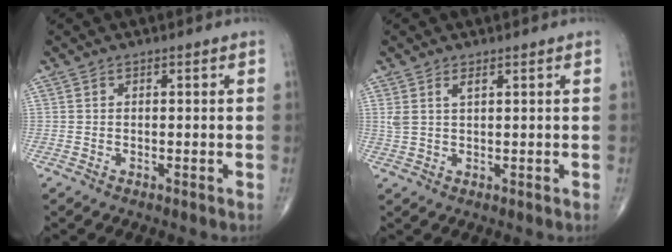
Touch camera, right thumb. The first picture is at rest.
{"total": 2.5, "force": [1.2, 0.8, 2.0], "torque": [-0.048, 0.003, 0.032]}